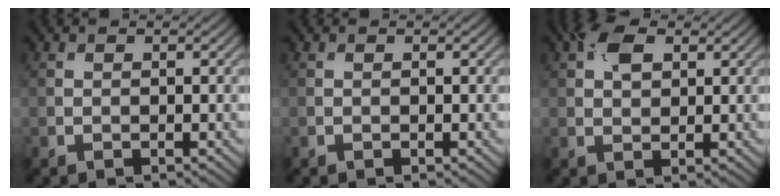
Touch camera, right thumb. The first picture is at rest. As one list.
[{"total": 0.0}, {"total": 4.2, "force": [1.8, 2.4, 2.8], "torque": [-0.060, 0.009, 0.029]}]